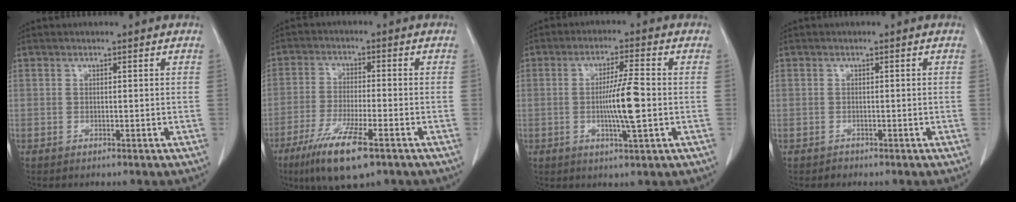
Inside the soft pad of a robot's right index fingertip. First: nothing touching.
{"total": 10.5, "force": [-6.2, 1.5, 8.3], "torque": [-0.160, -0.026, -0.106]}
{"total": 7.4, "force": [-0.8, 0.0, 7.4], "torque": [-0.130, -0.006, -0.014]}
{"total": 0.8, "force": [-0.5, 0.5, -0.2], "torque": [-0.002, 0.002, -0.013]}